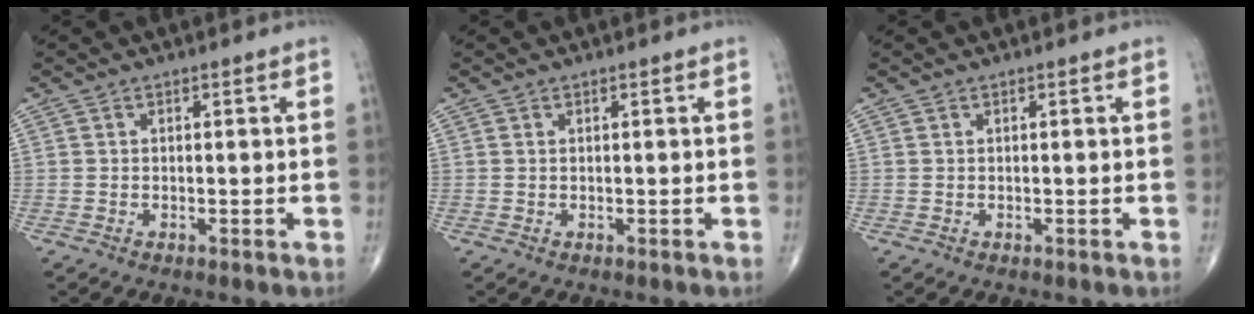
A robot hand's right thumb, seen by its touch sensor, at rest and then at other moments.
{"total": 0.0}
{"total": 0.0}